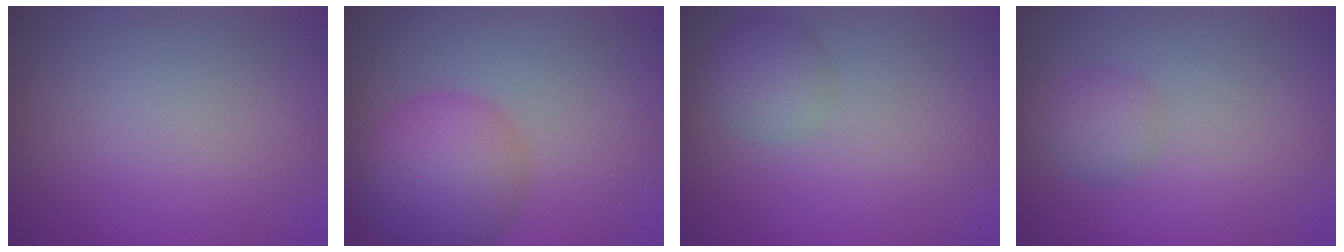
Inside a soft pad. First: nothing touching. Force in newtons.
{"total": 6.8, "press": 6.8, "slide": 0.1}
{"total": 2.6, "press": 2.6, "slide": 0.1}
{"total": 2.0, "press": 2.0, "slide": 0.1}